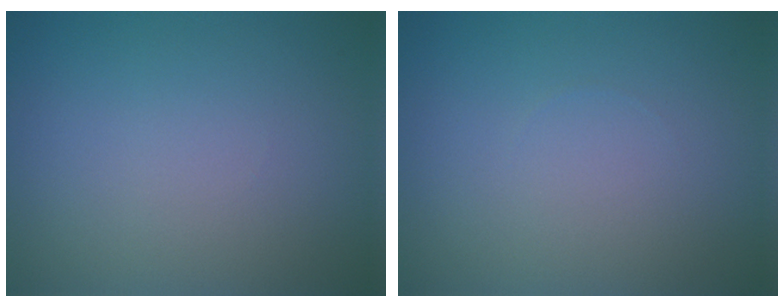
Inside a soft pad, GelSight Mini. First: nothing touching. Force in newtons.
{"total": 0.0}